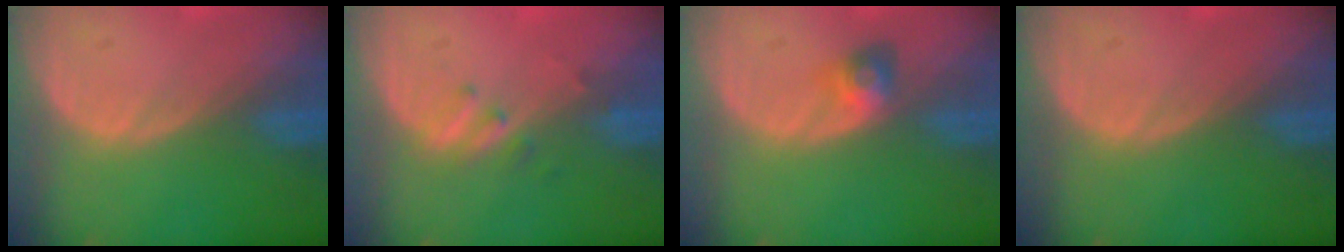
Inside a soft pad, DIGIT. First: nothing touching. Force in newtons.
{"total": 2.5, "press": 2.2, "slide": 1.2}
{"total": 3.1, "press": 2.8, "slide": 1.4}
{"total": 0.0}